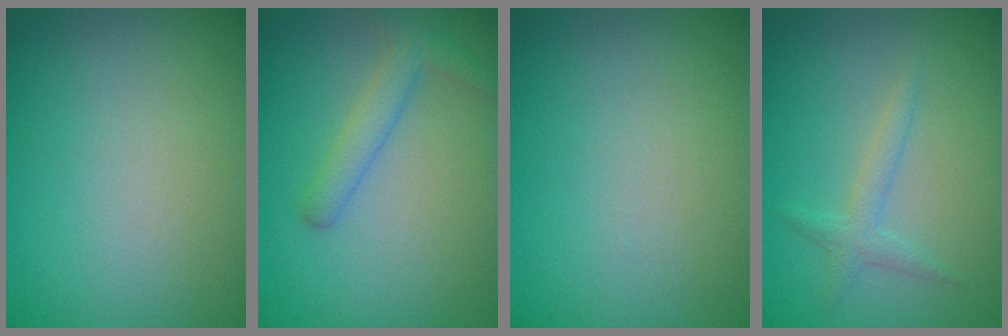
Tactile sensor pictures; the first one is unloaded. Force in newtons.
{"total": 2.4, "press": 2.4, "slide": 0.1}
{"total": 0.0}
{"total": 1.5, "press": 1.5, "slide": 0.1}